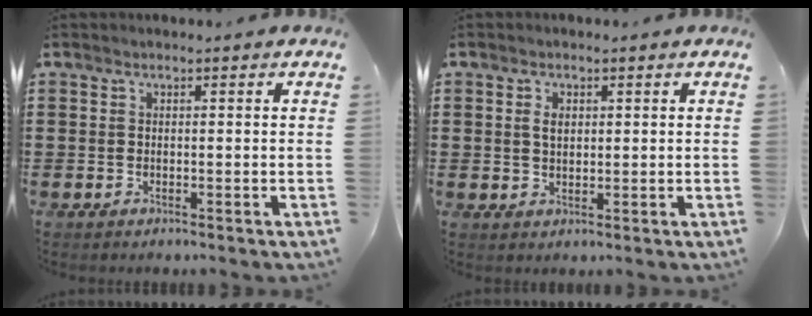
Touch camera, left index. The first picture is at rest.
{"total": 2.2, "force": [0.7, 1.3, 1.7], "torque": [-0.037, 0.007, 0.011]}